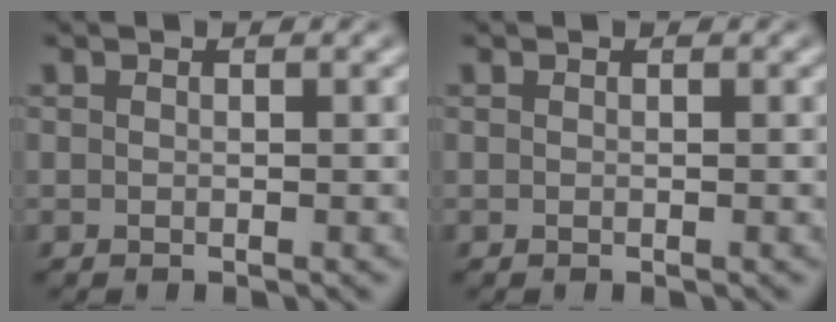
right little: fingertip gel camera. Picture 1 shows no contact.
{"total": 0.0}